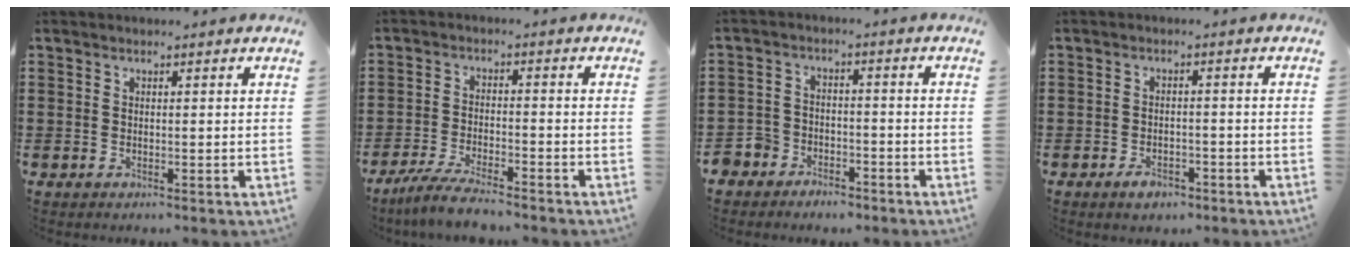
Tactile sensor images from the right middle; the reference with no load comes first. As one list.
[{"total": 4.9, "force": [-4.4, 0.2, 2.1], "torque": [-0.049, -0.008, -0.087]}, {"total": 4.6, "force": [-4.1, 2.1, -0.2], "torque": [-0.019, 0.003, -0.093]}, {"total": 2.5, "force": [-1.9, 1.2, 1.0], "torque": [-0.021, 0.003, -0.038]}]